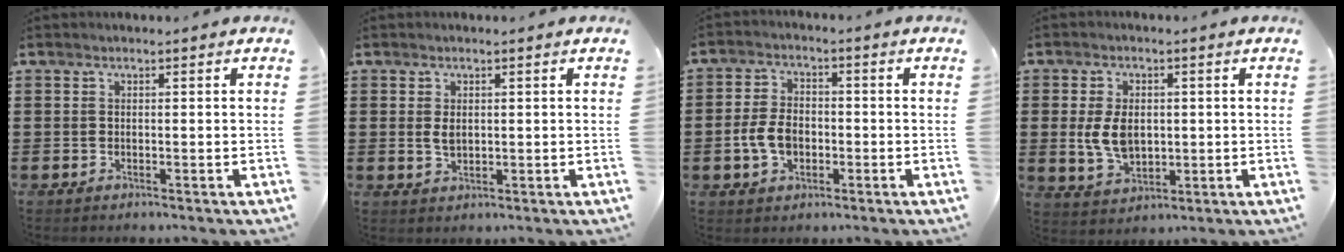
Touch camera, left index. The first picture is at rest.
{"total": 2.3, "force": [0.3, 1.3, 1.8], "torque": [-0.040, 0.004, 0.006]}
{"total": 5.8, "force": [-1.3, 3.8, 4.2], "torque": [-0.106, 0.000, -0.031]}
{"total": 6.5, "force": [0.4, 4.3, 4.9], "torque": [-0.114, 0.003, 0.000]}